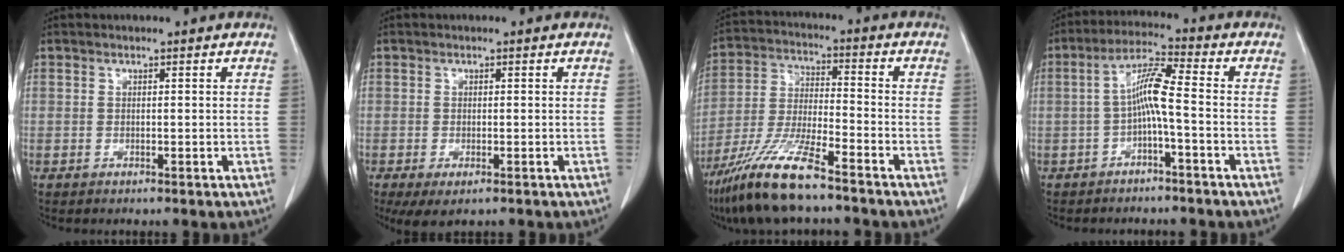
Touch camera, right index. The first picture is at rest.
{"total": 4.3, "force": [-2.7, 1.6, 3.0], "torque": [-0.048, -0.012, -0.040]}
{"total": 12.8, "force": [-9.3, 1.3, 8.7], "torque": [-0.182, -0.027, -0.174]}
{"total": 6.3, "force": [-1.1, 0.2, 6.2], "torque": [-0.120, 0.019, -0.022]}